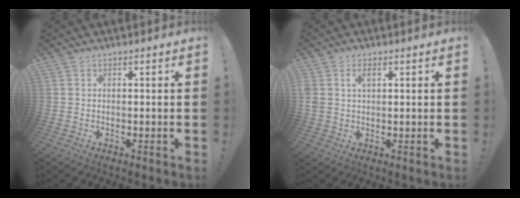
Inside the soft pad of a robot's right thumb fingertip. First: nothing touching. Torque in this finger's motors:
{"motor_torque": [0.14, 0.33, 0.01, -0.02, 0.01]}